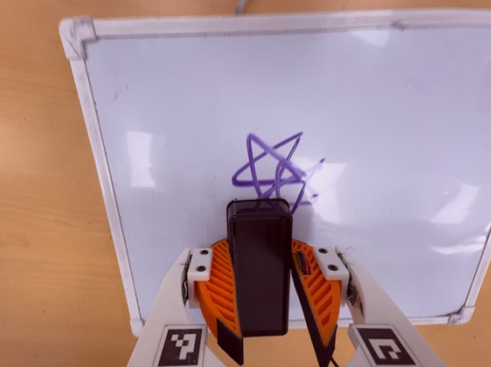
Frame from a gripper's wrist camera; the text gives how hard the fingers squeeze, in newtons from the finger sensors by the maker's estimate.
{"total": 13.9, "left": 16.1, "right": 11.6}